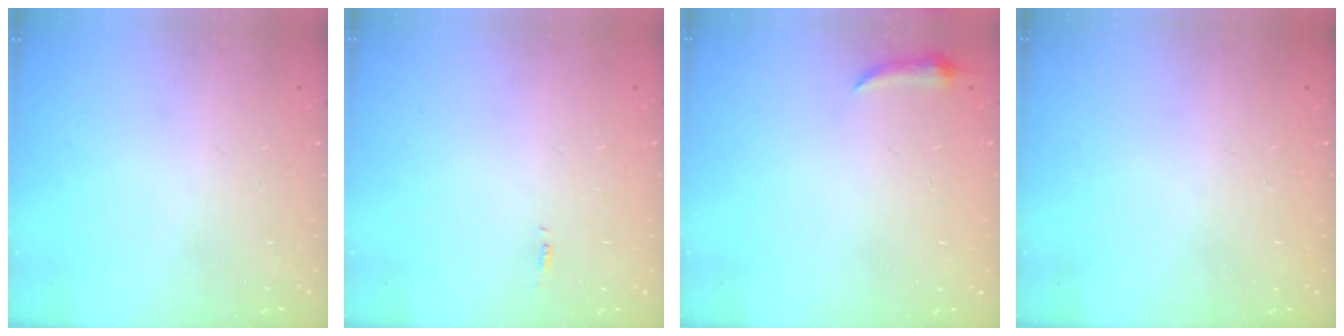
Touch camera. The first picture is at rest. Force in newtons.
{"total": 13.4, "press": 4.9, "slide": 12.4}
{"total": 4.0, "press": 3.9, "slide": 0.8}
{"total": 0.0}